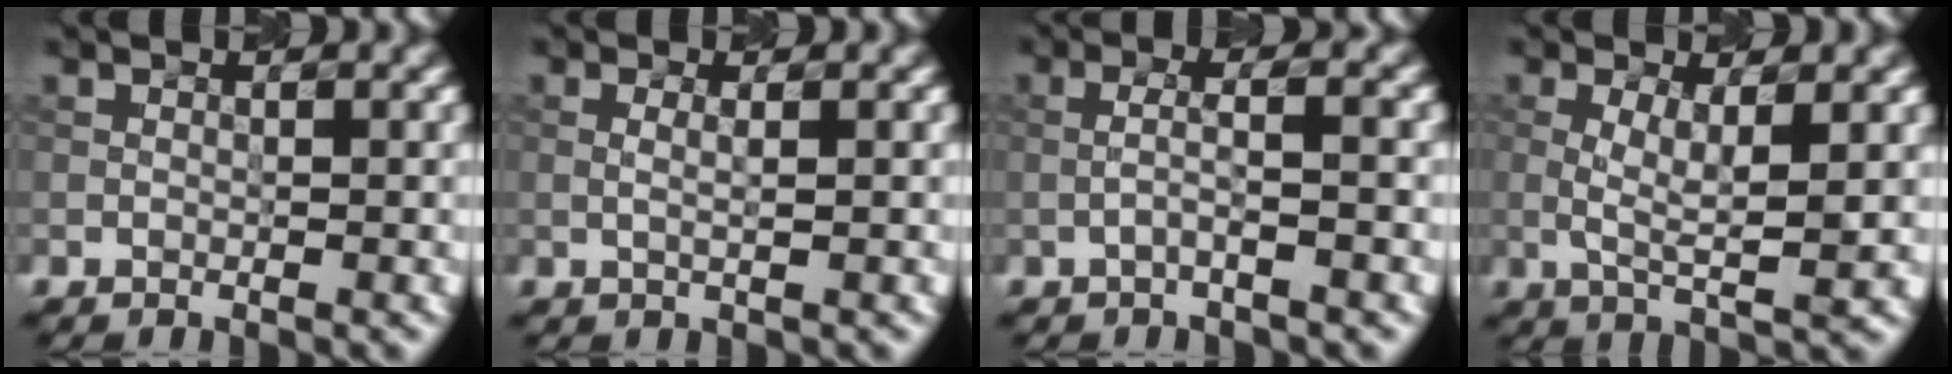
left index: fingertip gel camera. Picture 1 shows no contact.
{"total": 0.8, "force": [0.2, 0.2, 0.8], "torque": [-0.013, 0.000, 0.002]}
{"total": 2.0, "force": [-0.8, 0.0, 1.8], "torque": [-0.037, 0.016, -0.015]}
{"total": 3.6, "force": [0.1, 0.6, 3.5], "torque": [-0.075, 0.001, 0.010]}